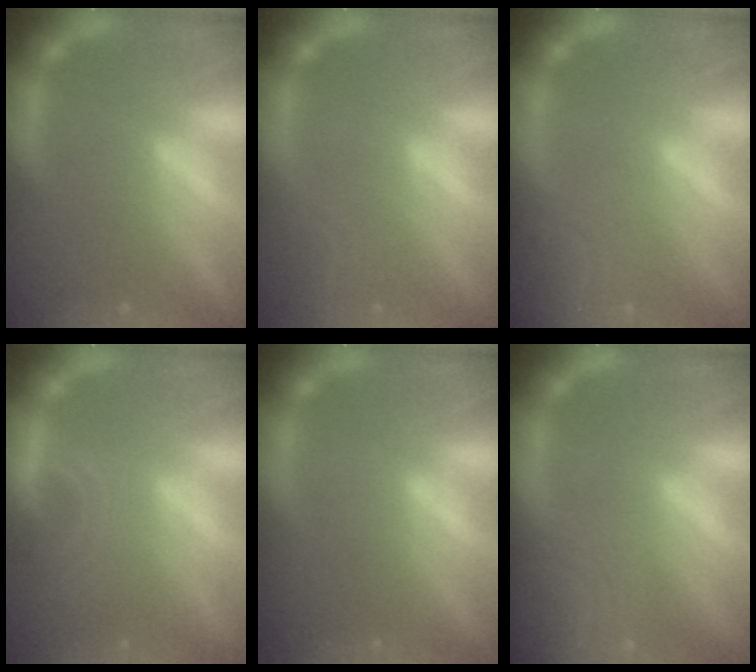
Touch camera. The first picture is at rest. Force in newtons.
{"total": 2.4}
{"total": 8.5}
{"total": 3.5}
{"total": 0.0}
{"total": 10.1}